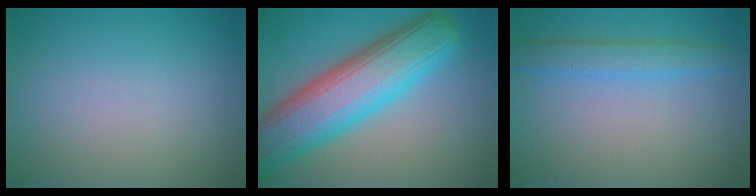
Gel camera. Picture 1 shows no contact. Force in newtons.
{"total": 10.4, "press": 10.4, "slide": 0.3}
{"total": 2.5, "press": 2.5, "slide": 0.2}